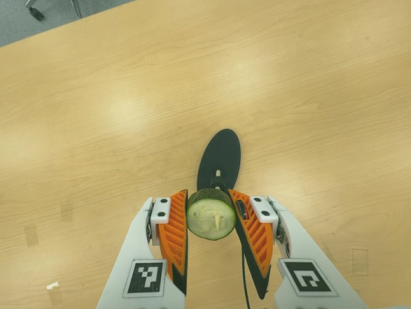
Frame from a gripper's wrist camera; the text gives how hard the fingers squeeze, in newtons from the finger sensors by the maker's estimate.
{"total": 9.5, "left": 9.0, "right": 10.0}